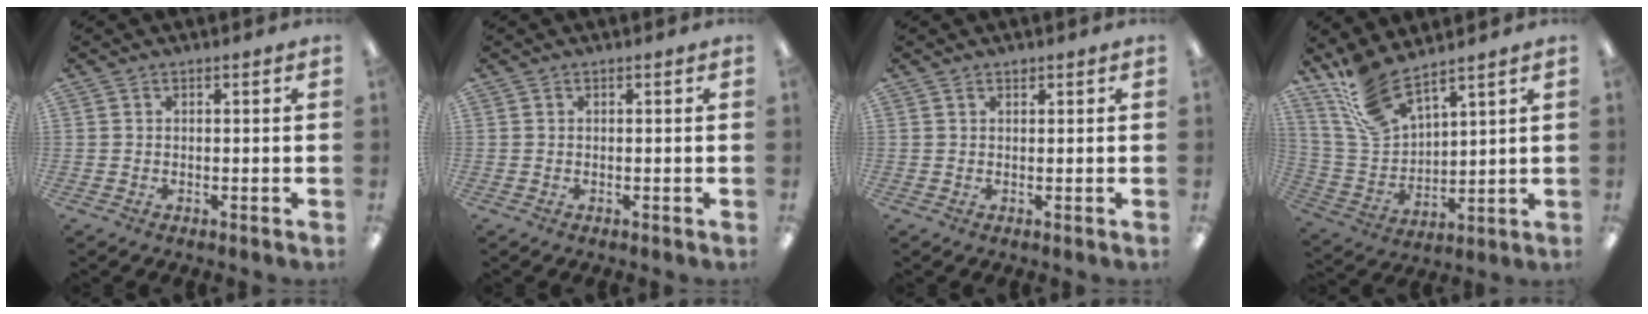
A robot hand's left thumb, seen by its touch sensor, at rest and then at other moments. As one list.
[{"total": 0.0}, {"total": 1.0, "force": [0.8, 0.4, 0.5], "torque": [-0.012, 0.001, 0.014]}, {"total": 13.4, "force": [10.7, 4.9, 6.4], "torque": [-0.152, -0.046, 0.204]}]